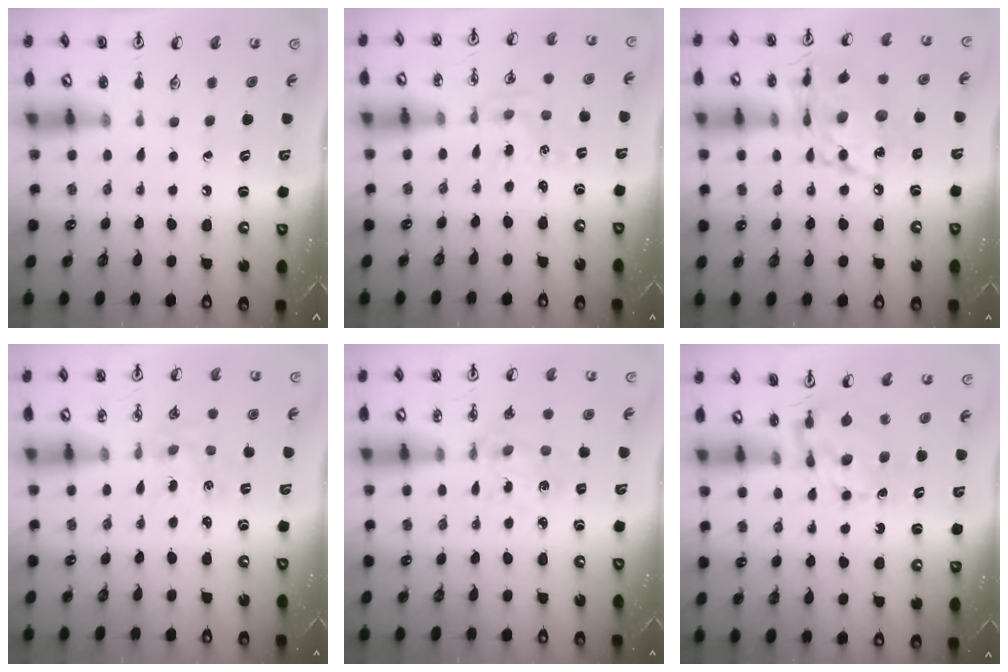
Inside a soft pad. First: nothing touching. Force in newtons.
{"total": 0.7, "press": 0.6, "slide": 0.2}
{"total": 15.4, "press": 15.4, "slide": 1.3}
{"total": 1.4, "press": 1.4, "slide": 0.2}
{"total": 2.2, "press": 2.2, "slide": 0.4}
{"total": 6.9, "press": 6.9, "slide": 0.6}